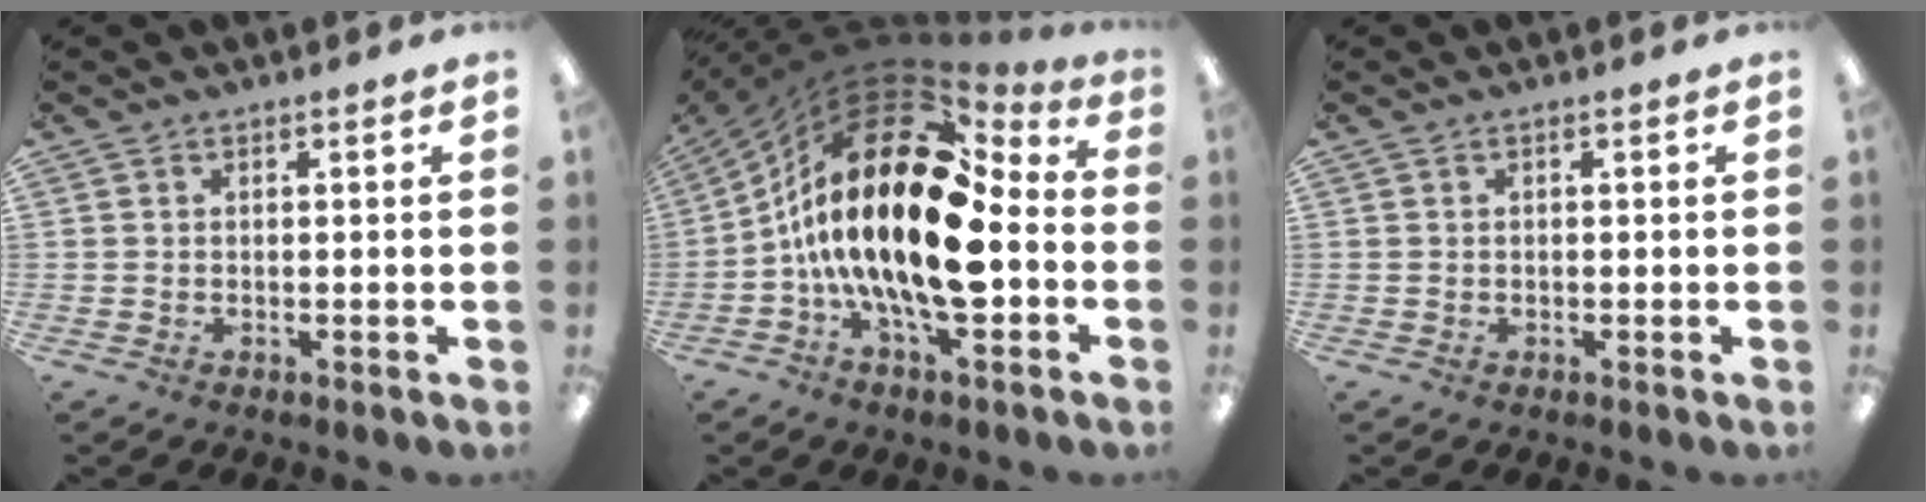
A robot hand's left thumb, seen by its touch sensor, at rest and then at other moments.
{"total": 26.7, "force": [-1.1, 10.6, 24.4], "torque": [-0.530, -0.016, -0.029]}
{"total": 0.0}